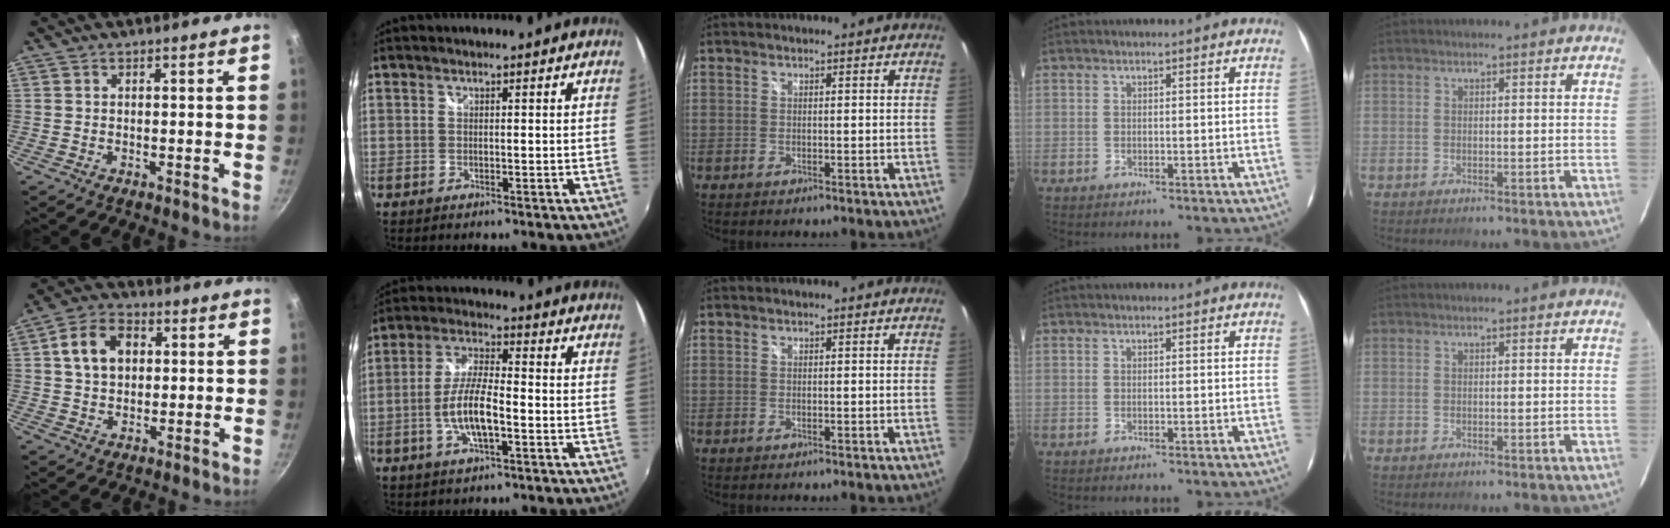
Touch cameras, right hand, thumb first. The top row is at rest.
{"thumb": {"total": 9.5, "force": [2.1, 7.0, 6.1], "torque": [-0.087, 0.013, 0.028]}, "index": {"total": 8.8, "force": [-2.7, 2.5, 8.0], "torque": [-0.164, 0.002, -0.051]}}